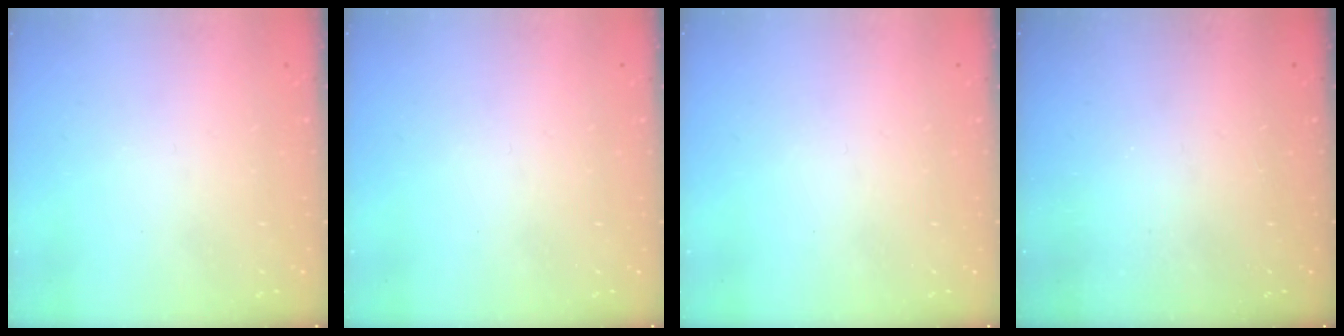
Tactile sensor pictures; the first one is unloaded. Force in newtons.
{"total": 0.0}
{"total": 0.0}
{"total": 0.6, "press": 0.5, "slide": 0.2}